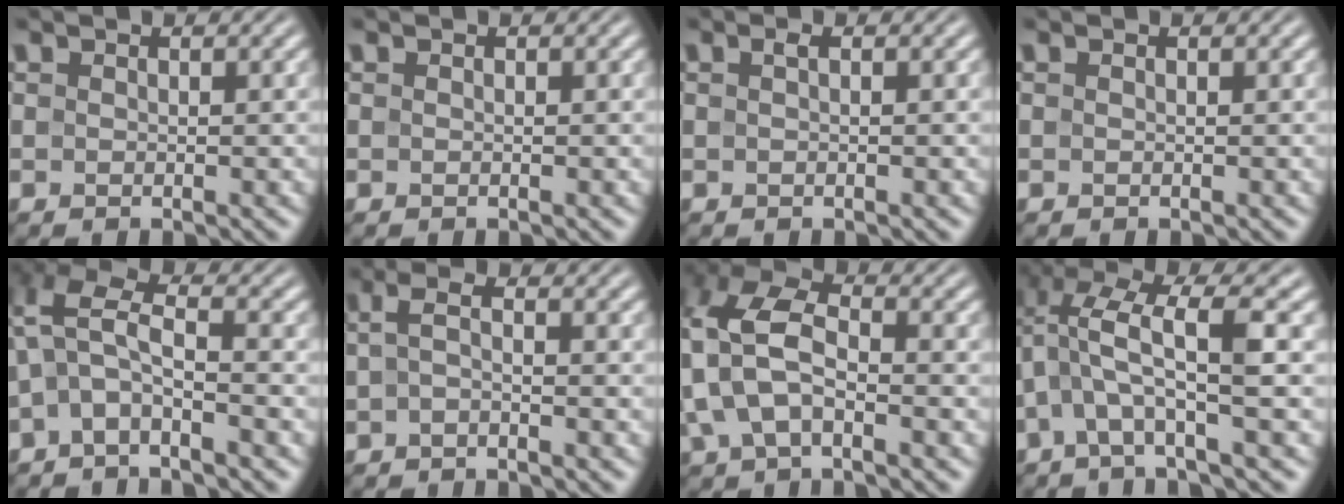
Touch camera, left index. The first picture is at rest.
{"total": 0.0}
{"total": 0.6, "force": [0.1, 0.1, 0.6], "torque": [-0.015, 0.006, 0.003]}
{"total": 0.0}
{"total": 4.9, "force": [-0.9, 2.0, 4.4], "torque": [-0.097, 0.019, -0.031]}
{"total": 1.8, "force": [-0.4, 0.6, 1.6], "torque": [-0.038, 0.002, -0.013]}
{"total": 8.0, "force": [-0.9, 4.5, 6.5], "torque": [-0.160, 0.018, -0.030]}
{"total": 7.1, "force": [0.5, 1.9, 6.8], "torque": [-0.145, 0.017, -0.001]}